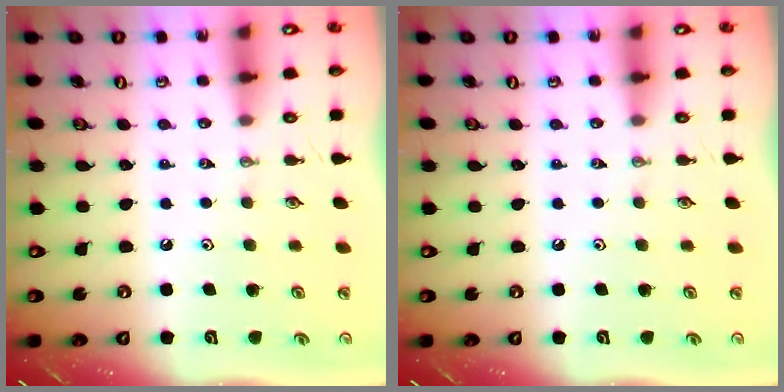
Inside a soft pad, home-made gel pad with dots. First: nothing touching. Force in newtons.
{"total": 0.0}